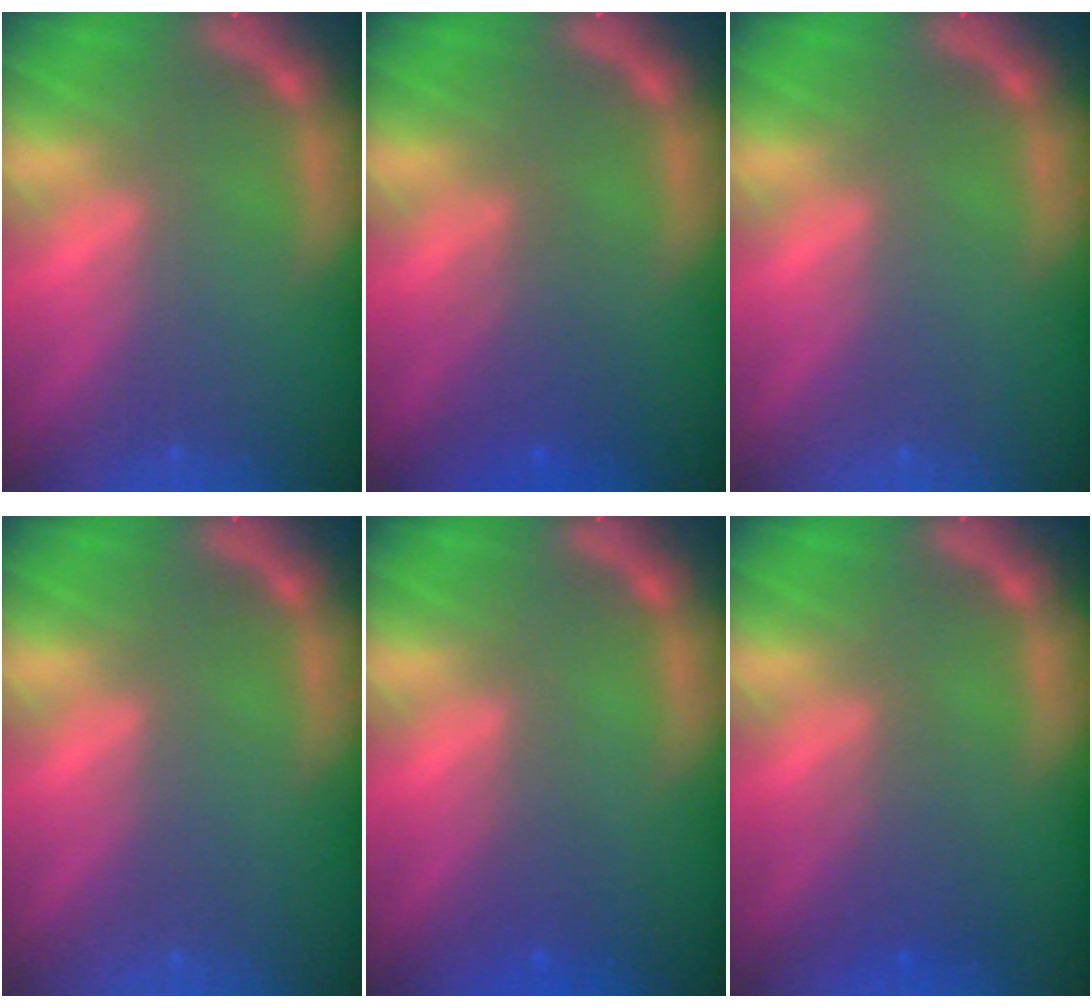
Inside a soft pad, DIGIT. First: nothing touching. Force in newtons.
{"total": 3.0}
{"total": 0.0}
{"total": 0.0}
{"total": 1.5}
{"total": 2.4}